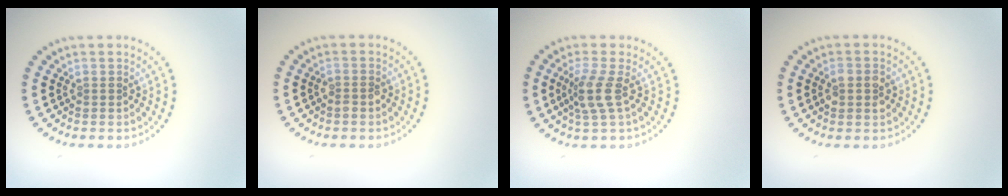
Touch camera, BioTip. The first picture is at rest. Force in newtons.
{"total": 1.1, "press": 1.0, "slide": 0.4}
{"total": 2.6, "press": 2.0, "slide": 1.7}
{"total": 2.3, "press": 2.3, "slide": 0.2}